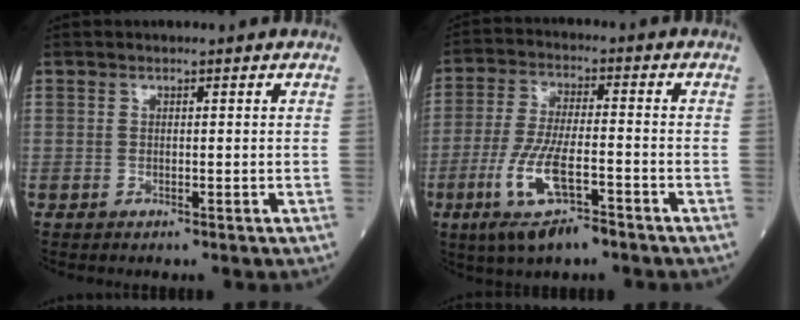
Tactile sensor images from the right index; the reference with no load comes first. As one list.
[{"total": 10.5, "force": [-5.5, 2.2, 8.7], "torque": [-0.180, -0.018, -0.098]}]